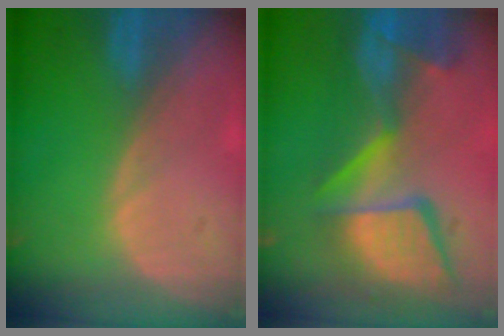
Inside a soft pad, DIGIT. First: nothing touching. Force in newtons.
{"total": 13.7, "press": 11.3, "slide": 7.8}